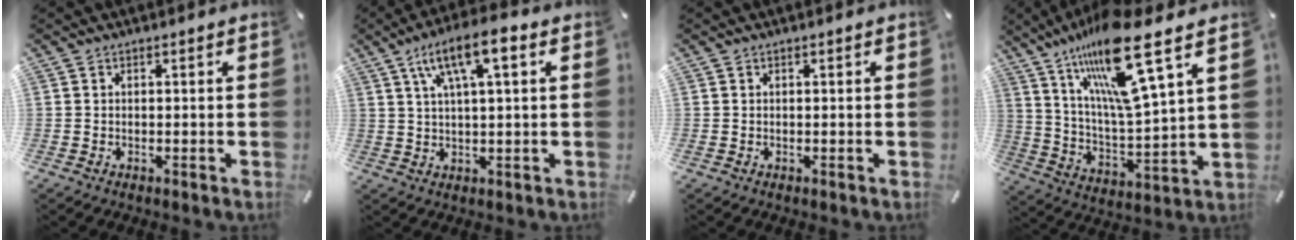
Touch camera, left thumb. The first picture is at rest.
{"total": 10.9, "force": [4.5, 3.2, 9.3], "torque": [-0.164, 0.000, 0.081]}
{"total": 0.0}
{"total": 20.0, "force": [13.9, 3.2, 14.0], "torque": [-0.283, -0.082, 0.221]}